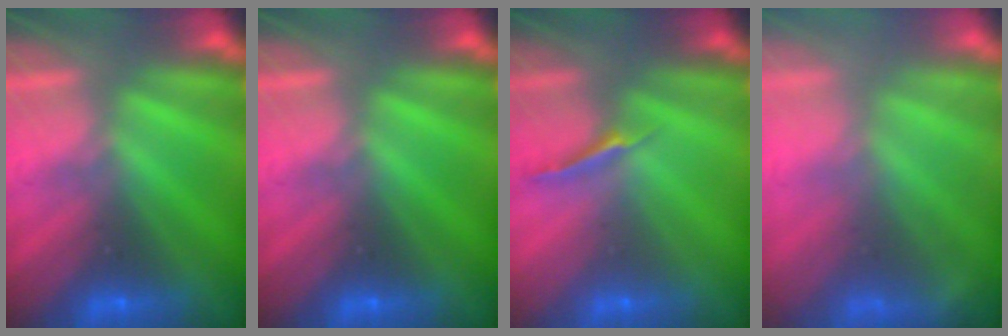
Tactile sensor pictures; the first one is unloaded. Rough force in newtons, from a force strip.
{"total": 0.0}
{"total": 1.3}
{"total": 1.4}